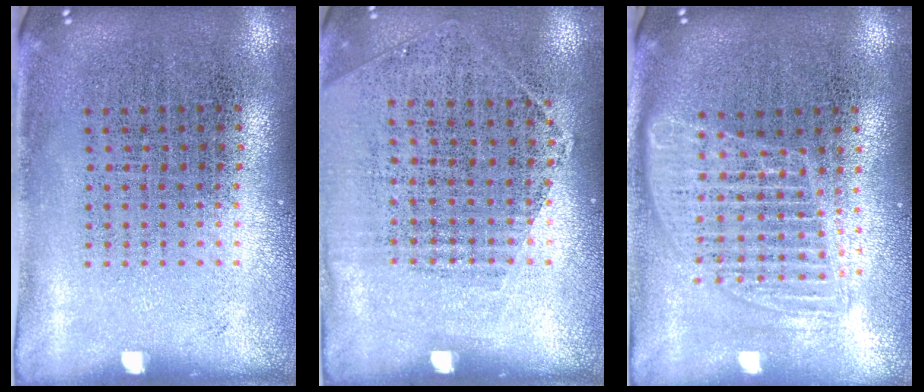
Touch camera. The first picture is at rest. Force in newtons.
{"total": 1.2, "press": 1.0, "slide": 0.7}
{"total": 1.6, "press": 1.4, "slide": 0.7}